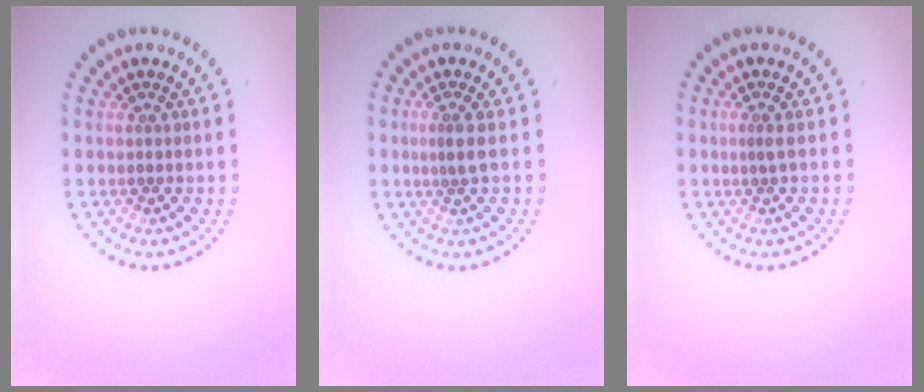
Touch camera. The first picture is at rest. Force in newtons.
{"total": 1.3, "press": 0.8, "slide": 1.0}
{"total": 0.5, "press": 0.2, "slide": 0.5}